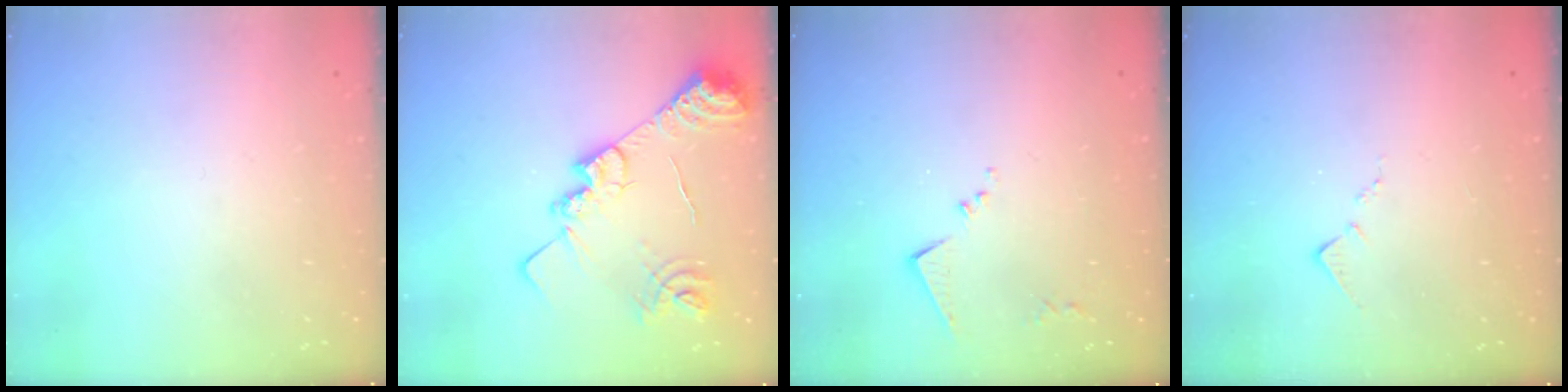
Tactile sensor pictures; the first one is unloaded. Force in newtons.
{"total": 18.5, "press": 18.4, "slide": 1.4}
{"total": 6.4, "press": 6.4, "slide": 0.3}
{"total": 7.9, "press": 7.9, "slide": 0.9}